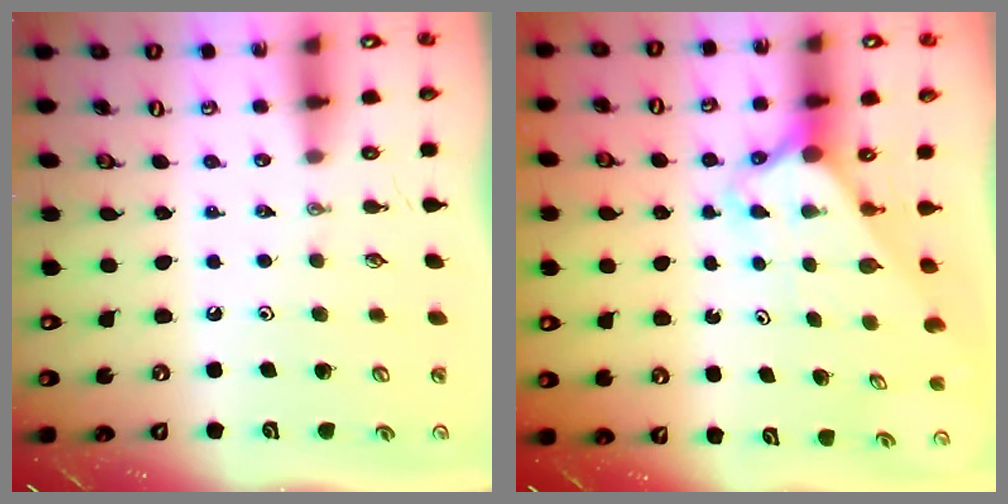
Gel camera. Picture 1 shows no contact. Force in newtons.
{"total": 2.6, "press": 2.6, "slide": 0.2}